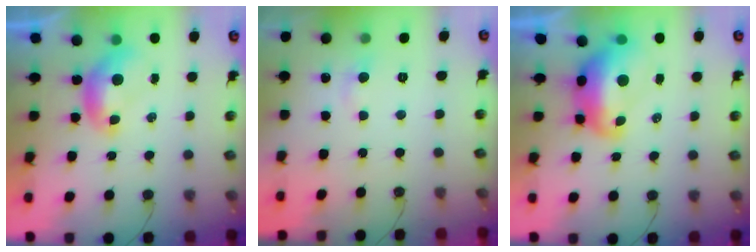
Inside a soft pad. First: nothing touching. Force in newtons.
{"total": 1.1, "press": 0.8, "slide": 0.8}
{"total": 5.4, "press": 5.3, "slide": 1.2}